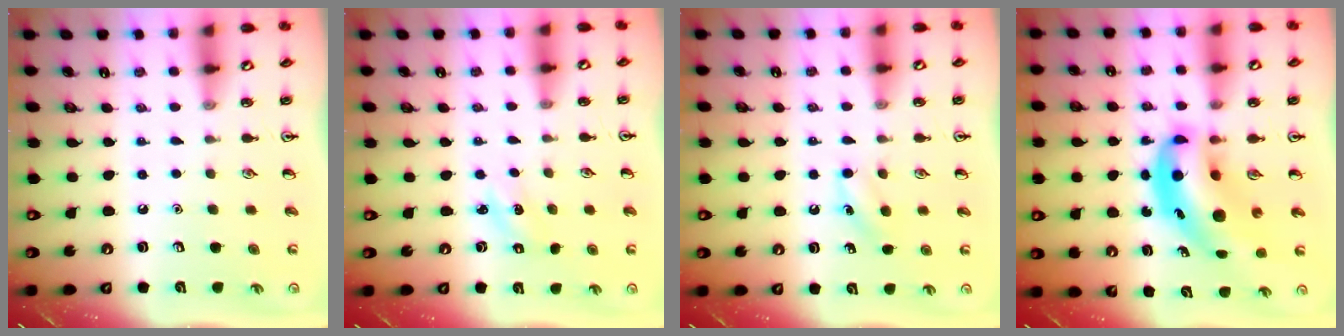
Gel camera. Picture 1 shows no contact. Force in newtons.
{"total": 1.2, "press": 1.1, "slide": 0.5}
{"total": 6.7, "press": 6.4, "slide": 2.0}
{"total": 11.9, "press": 11.5, "slide": 3.3}